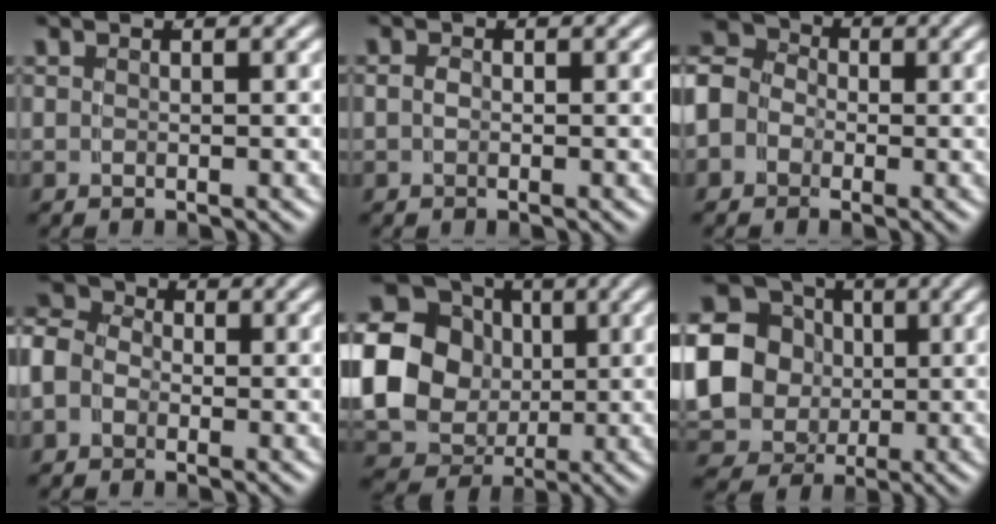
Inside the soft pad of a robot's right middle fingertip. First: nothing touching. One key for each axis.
{"total": 0.9, "fx": -0.3, "fy": 0.7, "fz": 0.5, "tx": -0.016, "ty": -0.008, "tz": -0.006}
{"total": 7.9, "fx": 0.3, "fy": 7.1, "fz": 3.6, "tx": -0.079, "ty": 0.000, "tz": -0.010}
{"total": 7.0, "fx": 0.6, "fy": 6.1, "fz": 3.5, "tx": -0.075, "ty": 0.002, "tz": -0.005}
{"total": 20.6, "fx": 1.5, "fy": 18.3, "fz": 9.4, "tx": -0.226, "ty": -0.034, "tz": 0.010}
{"total": 17.7, "fx": 1.2, "fy": 15.7, "fz": 8.0, "tx": -0.194, "ty": -0.035, "tz": 0.009}